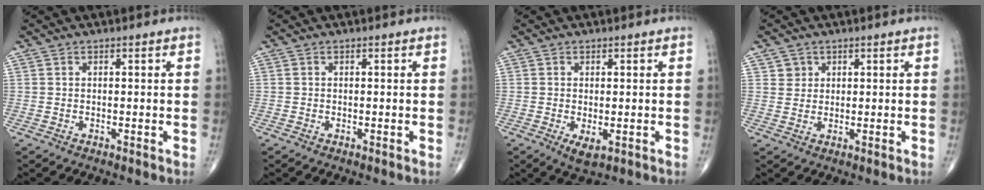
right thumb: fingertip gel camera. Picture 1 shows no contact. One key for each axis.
{"total": 0.0}
{"total": 3.2, "fx": -0.8, "fy": 1.4, "fz": 2.8, "tx": -0.049, "ty": -0.010, "tz": -0.009}
{"total": 2.5, "fx": 1.2, "fy": 2.2, "fz": 0.1, "tx": 0.018, "ty": -0.005, "tz": 0.013}